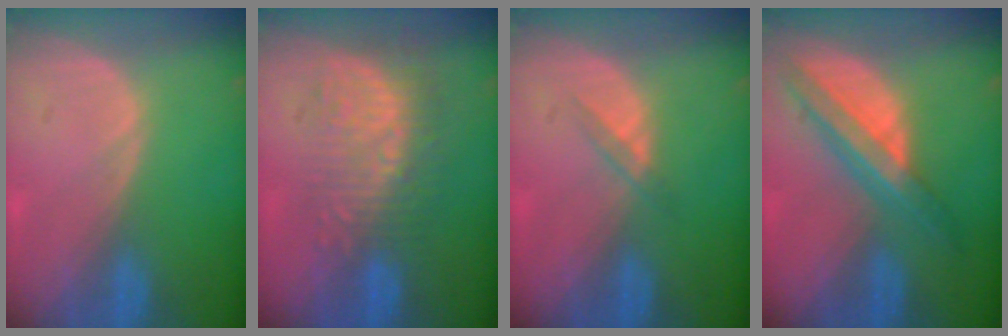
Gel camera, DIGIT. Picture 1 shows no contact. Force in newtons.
{"total": 9.9, "press": 8.7, "slide": 4.8}
{"total": 1.9, "press": 1.7, "slide": 1.0}
{"total": 8.0, "press": 6.7, "slide": 4.3}